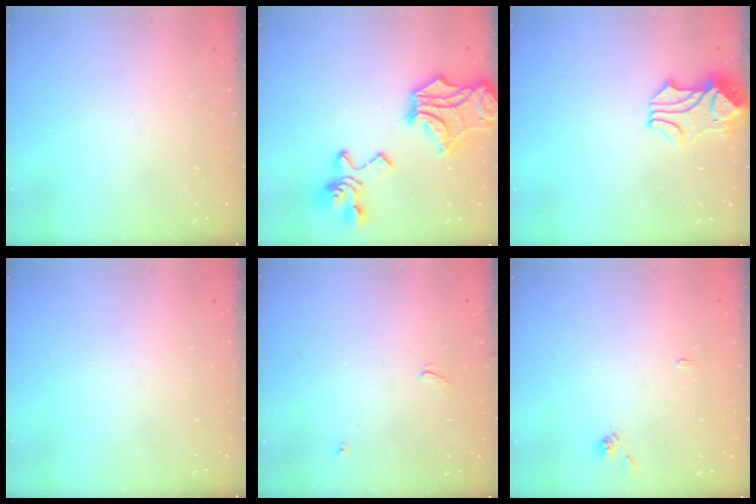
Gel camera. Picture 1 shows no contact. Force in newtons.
{"total": 21.3, "press": 20.8, "slide": 4.6}
{"total": 2.3, "press": 2.0, "slide": 1.2}
{"total": 0.0}
{"total": 4.7, "press": 4.7, "slide": 0.4}
{"total": 2.9, "press": 2.9, "slide": 0.3}